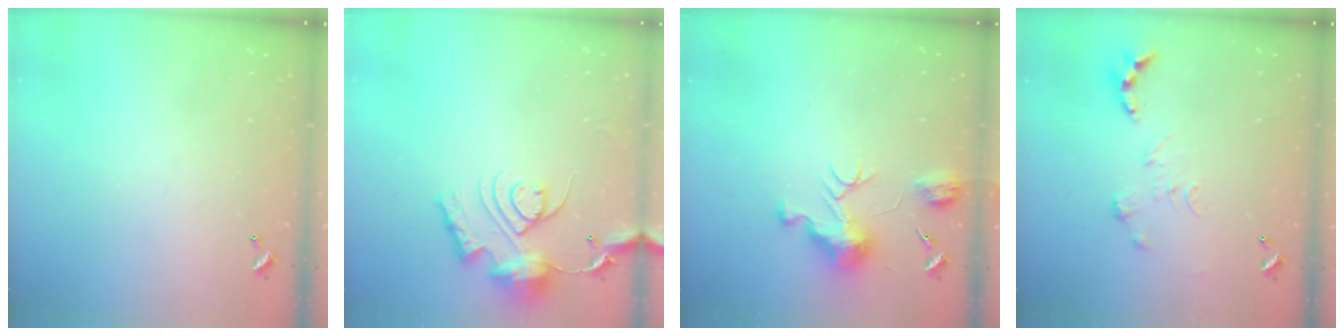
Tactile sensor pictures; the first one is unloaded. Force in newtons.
{"total": 14.9, "press": 14.8, "slide": 1.6}
{"total": 9.5, "press": 9.5, "slide": 0.2}
{"total": 0.0}